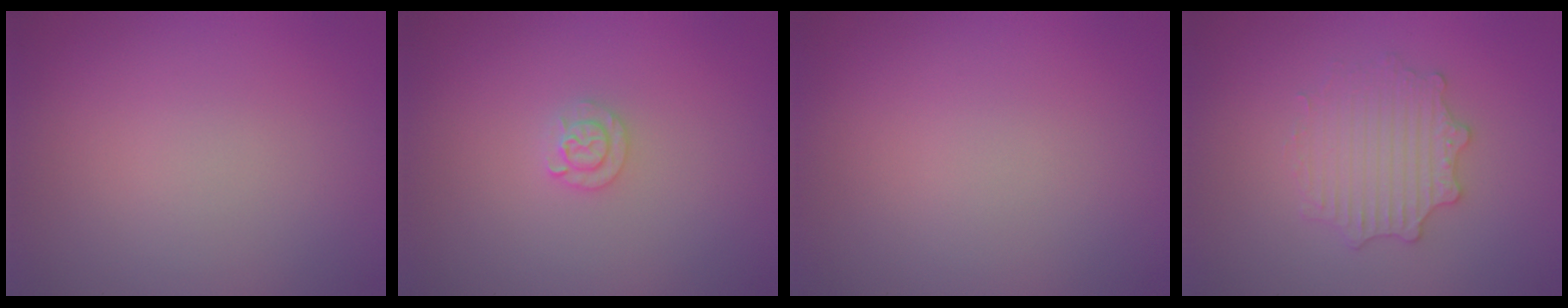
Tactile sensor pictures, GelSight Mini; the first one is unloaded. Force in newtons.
{"total": 1.5, "press": 1.5, "slide": 0.1}
{"total": 0.0}
{"total": 3.0, "press": 2.9, "slide": 0.4}